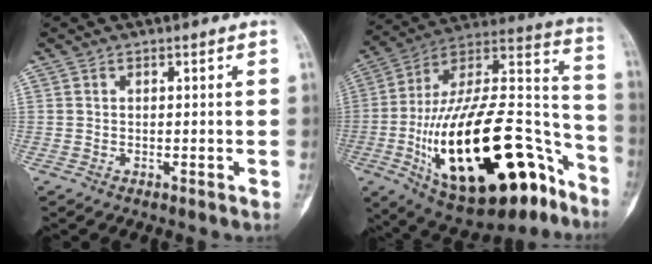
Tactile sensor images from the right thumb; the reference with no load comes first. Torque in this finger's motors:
{"motor_torque": [0.86, 1.29, 2.35, -0.41, 0.85]}